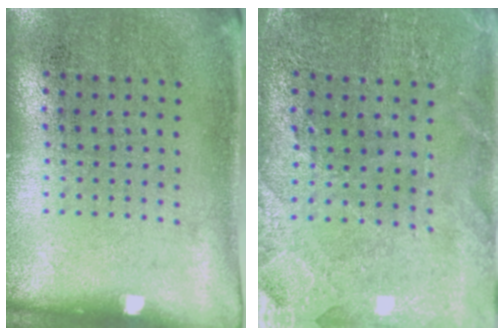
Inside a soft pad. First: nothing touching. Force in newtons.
{"total": 0.5, "press": 0.5, "slide": 0.2}